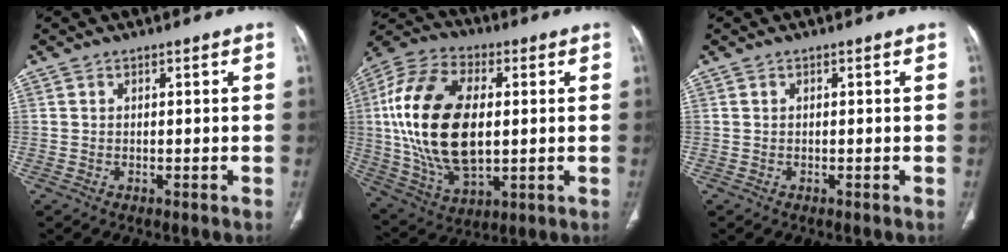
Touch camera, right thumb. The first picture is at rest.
{"total": 23.1, "force": [1.7, 13.1, 19.0], "torque": [-0.377, -0.004, 0.035]}
{"total": 0.0}